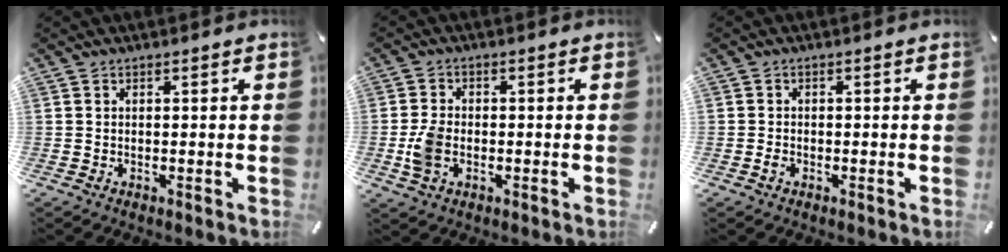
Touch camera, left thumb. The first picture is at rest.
{"total": 5.4, "force": [-1.2, 3.6, 3.8], "torque": [-0.093, -0.002, -0.025]}
{"total": 1.9, "force": [-0.8, 1.6, 0.6], "torque": [-0.011, 0.006, -0.017]}